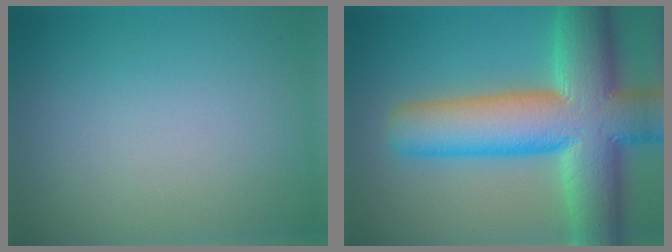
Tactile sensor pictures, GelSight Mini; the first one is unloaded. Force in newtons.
{"total": 14.4, "press": 14.3, "slide": 0.7}